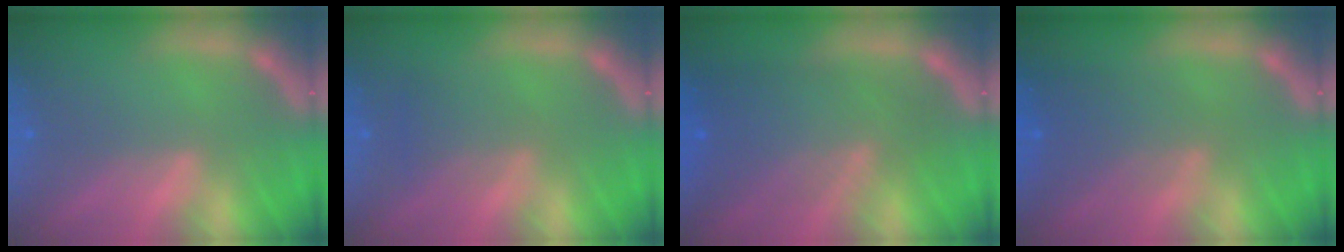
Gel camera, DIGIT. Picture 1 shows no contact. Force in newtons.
{"total": 2.5}
{"total": 7.6}
{"total": 4.6}